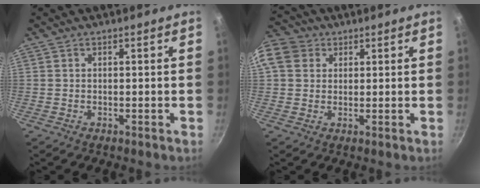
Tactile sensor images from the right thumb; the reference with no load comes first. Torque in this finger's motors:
{"motor_torque": [1.97, 3.04, 1.50, 1.27, 0.53]}